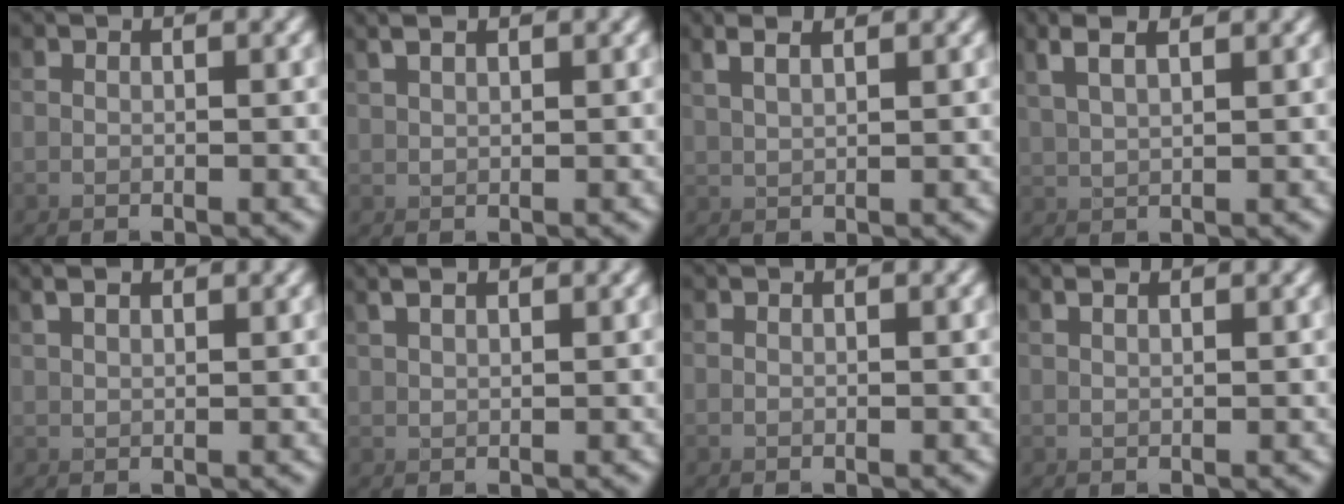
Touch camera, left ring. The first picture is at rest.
{"total": 1.0, "force": [0.4, -0.7, 0.4], "torque": [0.000, 0.012, 0.004]}
{"total": 1.9, "force": [0.9, -1.6, 0.5], "torque": [-0.016, 0.011, 0.018]}
{"total": 1.9, "force": [1.1, -1.1, 1.0], "torque": [-0.031, 0.009, 0.022]}
{"total": 0.8, "force": [0.3, -0.6, 0.3], "torque": [0.006, 0.011, 0.002]}
{"total": 1.8, "force": [0.4, -1.7, 0.1], "torque": [0.016, 0.009, 0.011]}
{"total": 0.0}
{"total": 1.1, "force": [0.1, -1.1, 0.0], "torque": [0.009, 0.010, 0.000]}